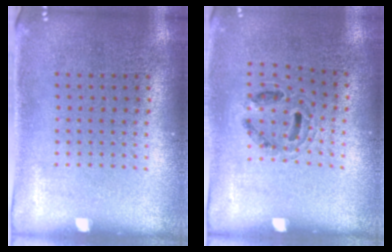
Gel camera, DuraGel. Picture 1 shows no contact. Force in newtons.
{"total": 0.9, "press": 0.8, "slide": 0.4}